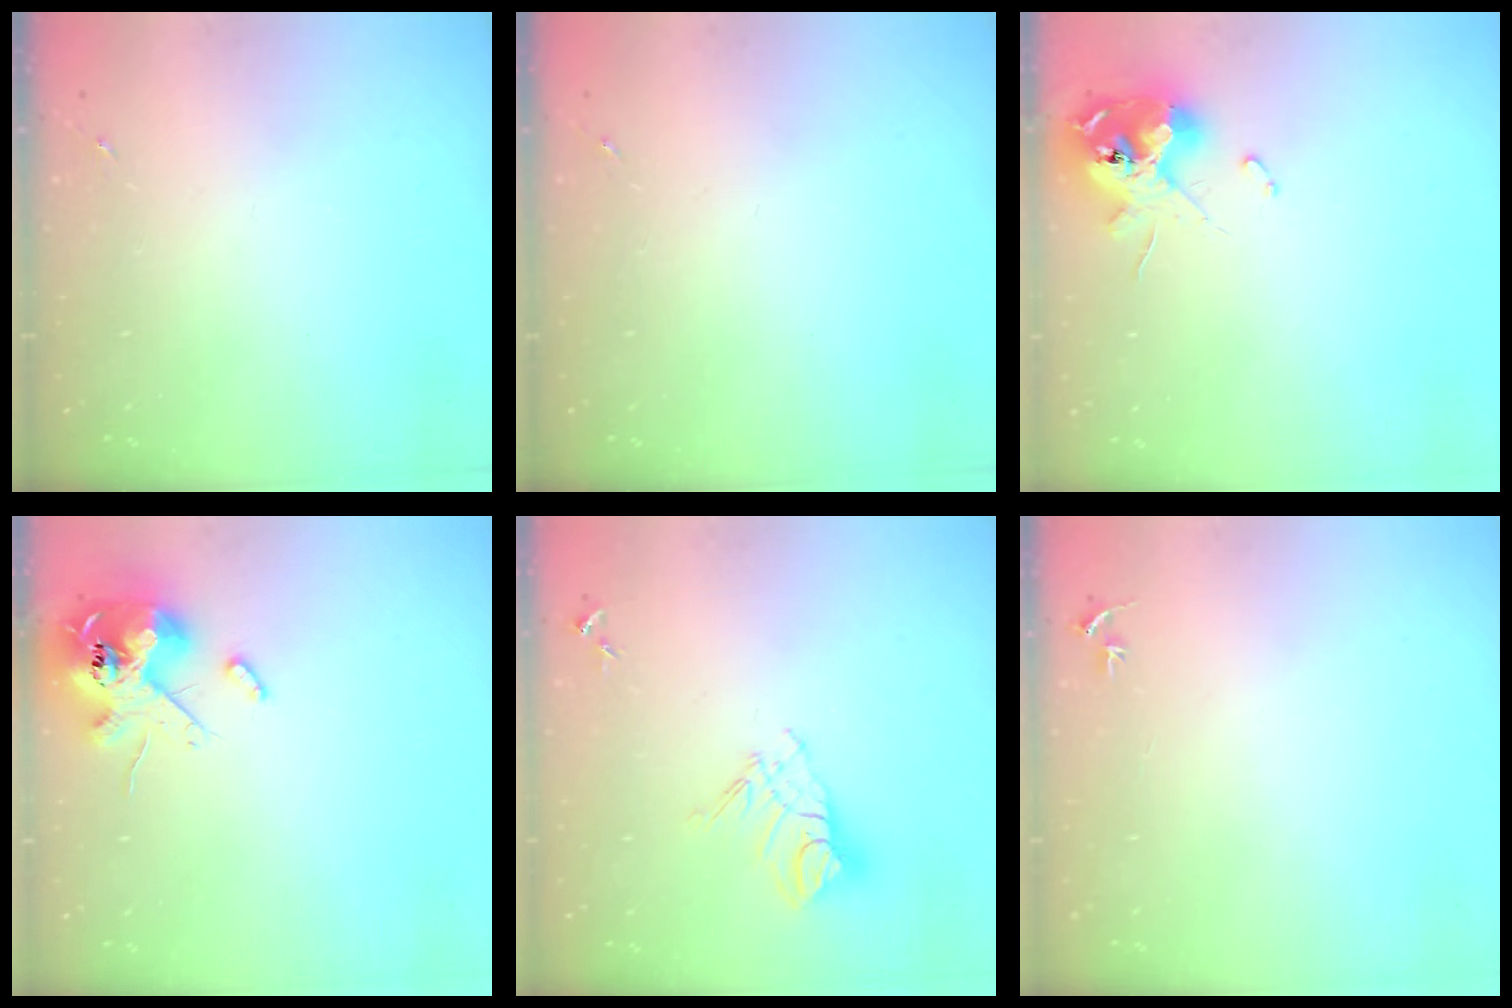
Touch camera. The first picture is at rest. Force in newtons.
{"total": 0.0}
{"total": 12.4, "press": 12.2, "slide": 1.8}
{"total": 13.8, "press": 13.6, "slide": 2.2}
{"total": 10.9, "press": 10.8, "slide": 0.9}
{"total": 3.1, "press": 3.1, "slide": 0.4}